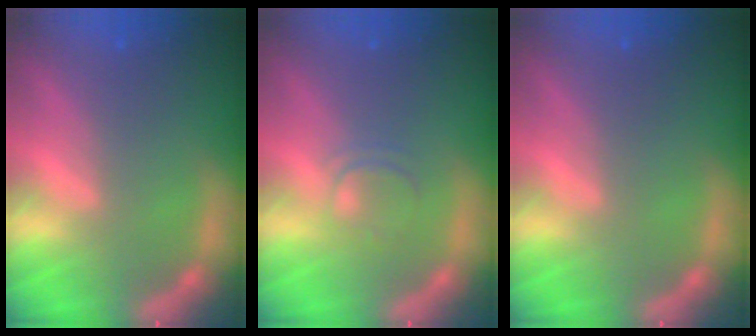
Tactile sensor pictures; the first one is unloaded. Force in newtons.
{"total": 2.0}
{"total": 0.0}